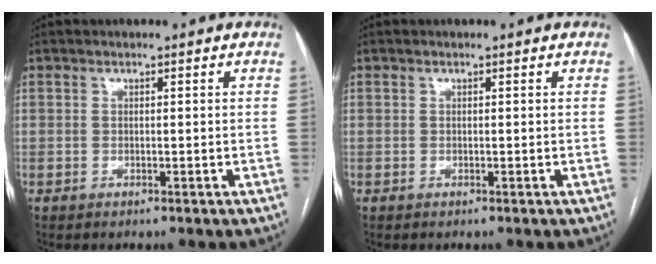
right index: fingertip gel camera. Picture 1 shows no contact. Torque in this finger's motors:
{"motor_torque": [0.00, 0.00, 0.00, 0.00]}